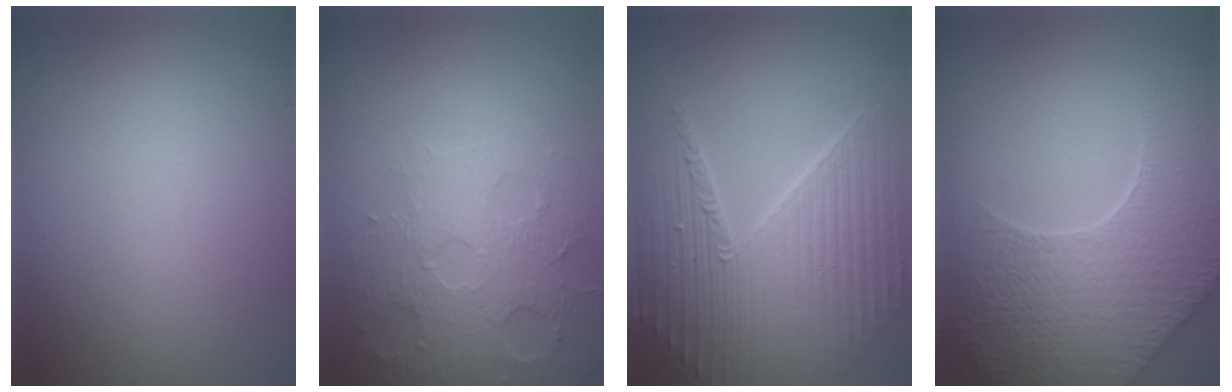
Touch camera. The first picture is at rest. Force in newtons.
{"total": 4.6, "press": 4.3, "slide": 1.6}
{"total": 10.2, "press": 6.5, "slide": 7.9}
{"total": 8.4, "press": 6.1, "slide": 5.8}